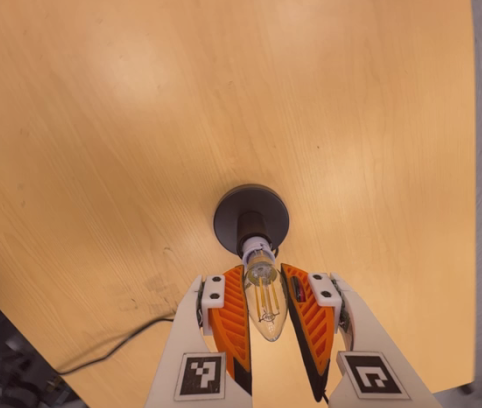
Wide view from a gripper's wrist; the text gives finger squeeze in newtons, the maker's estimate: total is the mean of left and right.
{"total": 9.2, "left": 8.9, "right": 9.6}